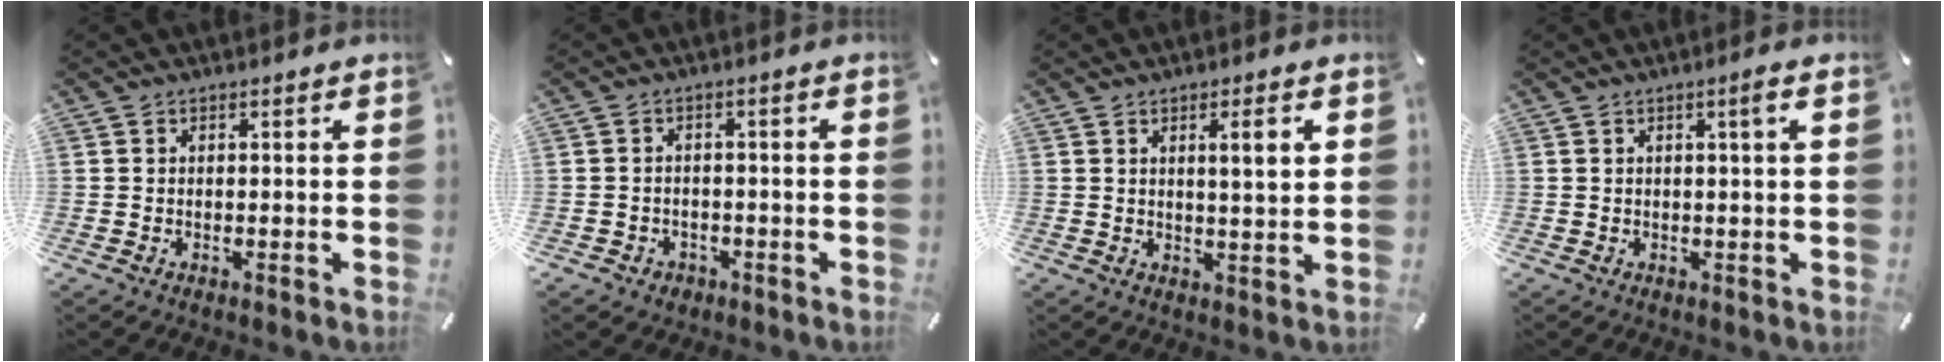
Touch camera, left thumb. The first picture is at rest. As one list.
[{"total": 2.6, "force": [-1.4, 2.1, 0.4], "torque": [-0.006, 0.008, -0.031]}, {"total": 5.4, "force": [1.9, 0.6, 5.0], "torque": [-0.084, -0.006, 0.025]}, {"total": 2.4, "force": [0.8, 0.0, 2.2], "torque": [-0.036, -0.004, 0.010]}]